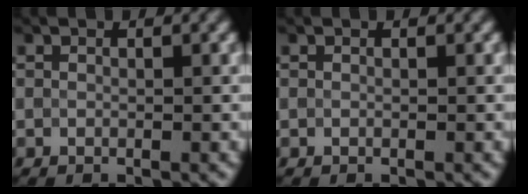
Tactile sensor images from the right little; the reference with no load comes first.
{"total": 0.0}